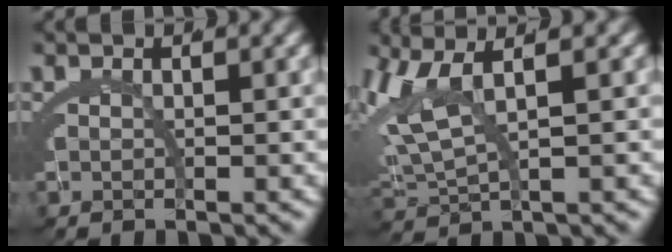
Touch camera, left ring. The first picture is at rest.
{"total": 5.6, "force": [1.6, 3.3, 4.3], "torque": [-0.115, -0.005, 0.032]}